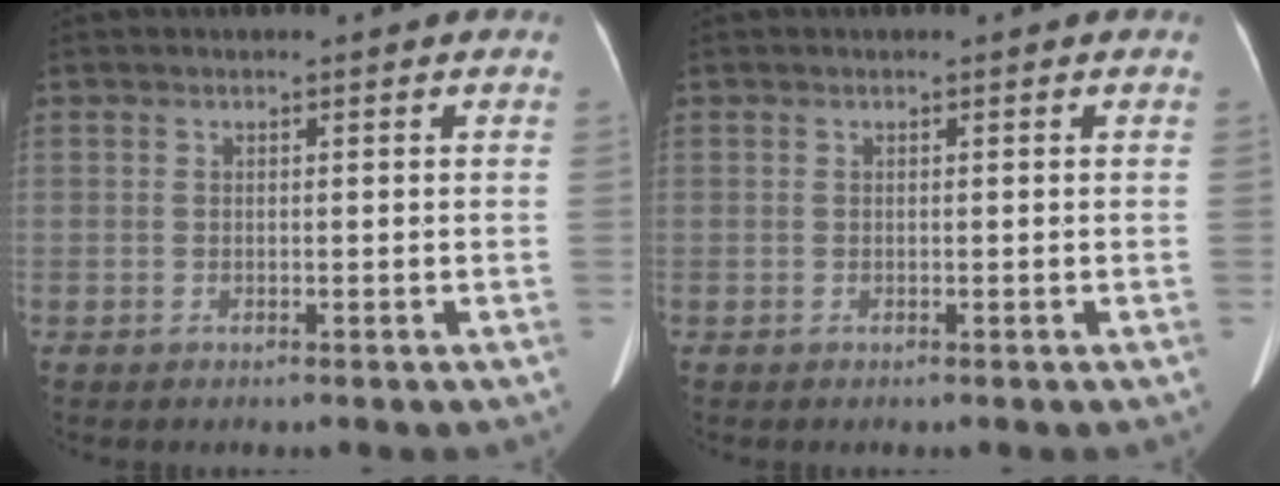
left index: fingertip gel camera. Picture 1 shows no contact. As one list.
[{"total": 0.0}]